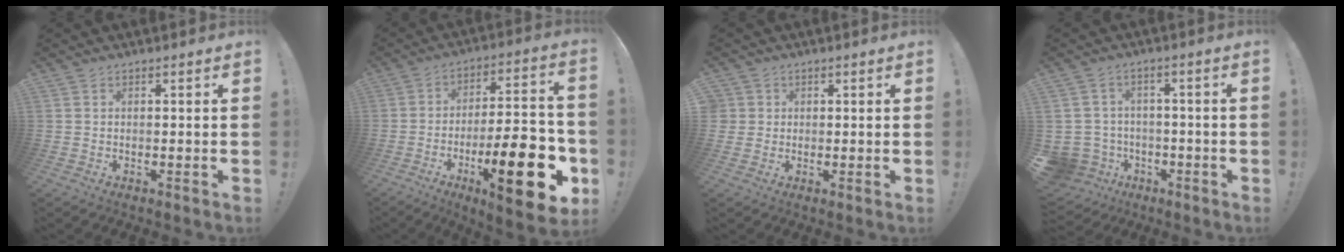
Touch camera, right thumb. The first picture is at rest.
{"total": 22.4, "force": [-8.6, 6.5, 19.6], "torque": [-0.283, 0.045, -0.126]}
{"total": 2.8, "force": [0.7, 2.7, 0.3], "torque": [-0.009, 0.003, 0.014]}
{"total": 7.2, "force": [-2.0, 6.7, 1.8], "torque": [-0.066, 0.012, -0.028]}